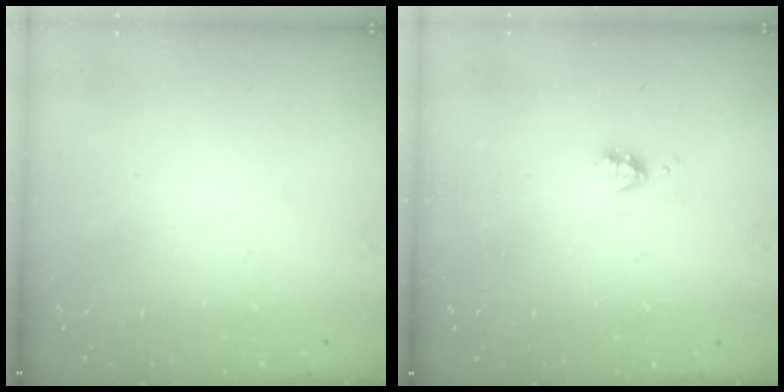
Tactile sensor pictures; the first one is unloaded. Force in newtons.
{"total": 3.4, "press": 3.3, "slide": 0.5}